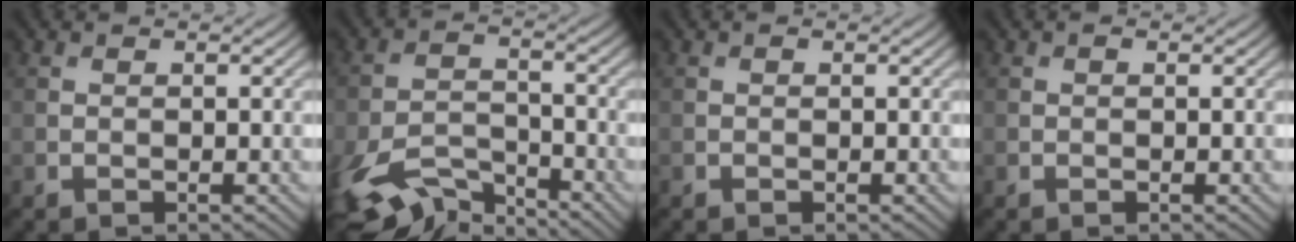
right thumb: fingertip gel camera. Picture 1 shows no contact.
{"total": 8.3, "force": [-6.2, 3.3, 4.3], "torque": [-0.093, -0.013, -0.127]}
{"total": 0.0}
{"total": 0.0}